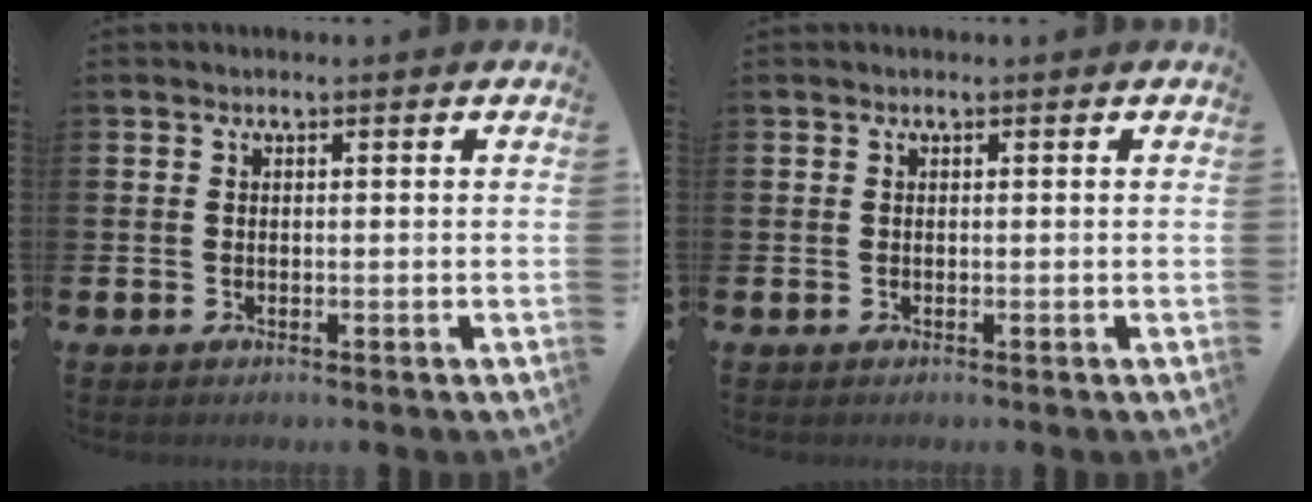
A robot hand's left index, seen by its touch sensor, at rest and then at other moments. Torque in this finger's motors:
{"motor_torque": [0.02, 0.00, -0.07, 0.01]}